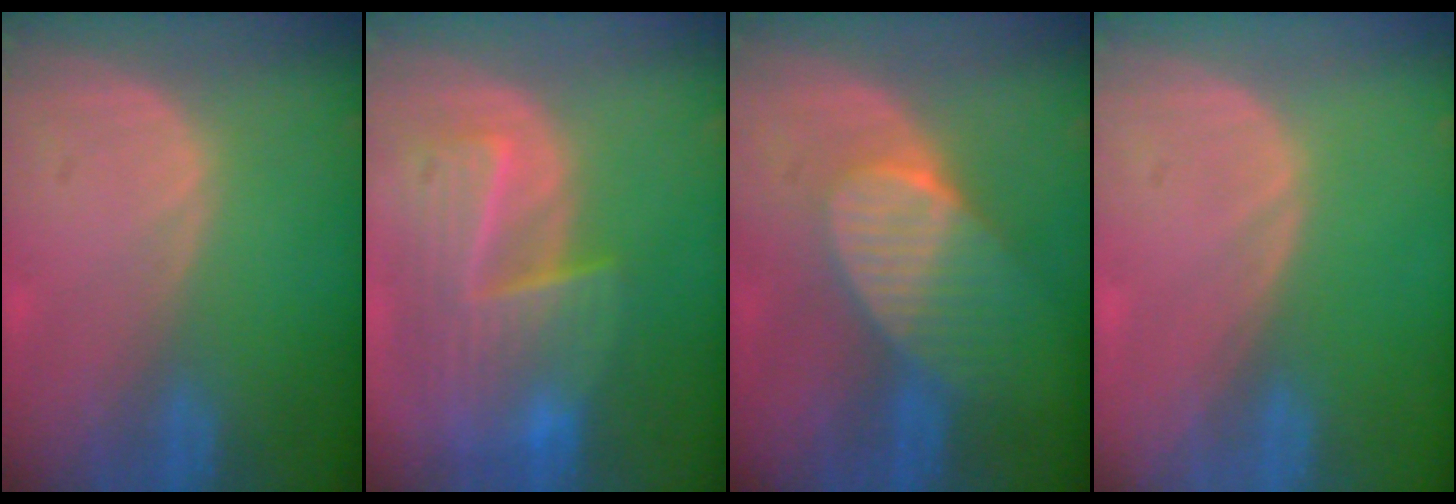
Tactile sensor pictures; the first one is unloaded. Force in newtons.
{"total": 9.9, "press": 8.6, "slide": 5.0}
{"total": 7.3, "press": 6.8, "slide": 2.7}
{"total": 0.0}